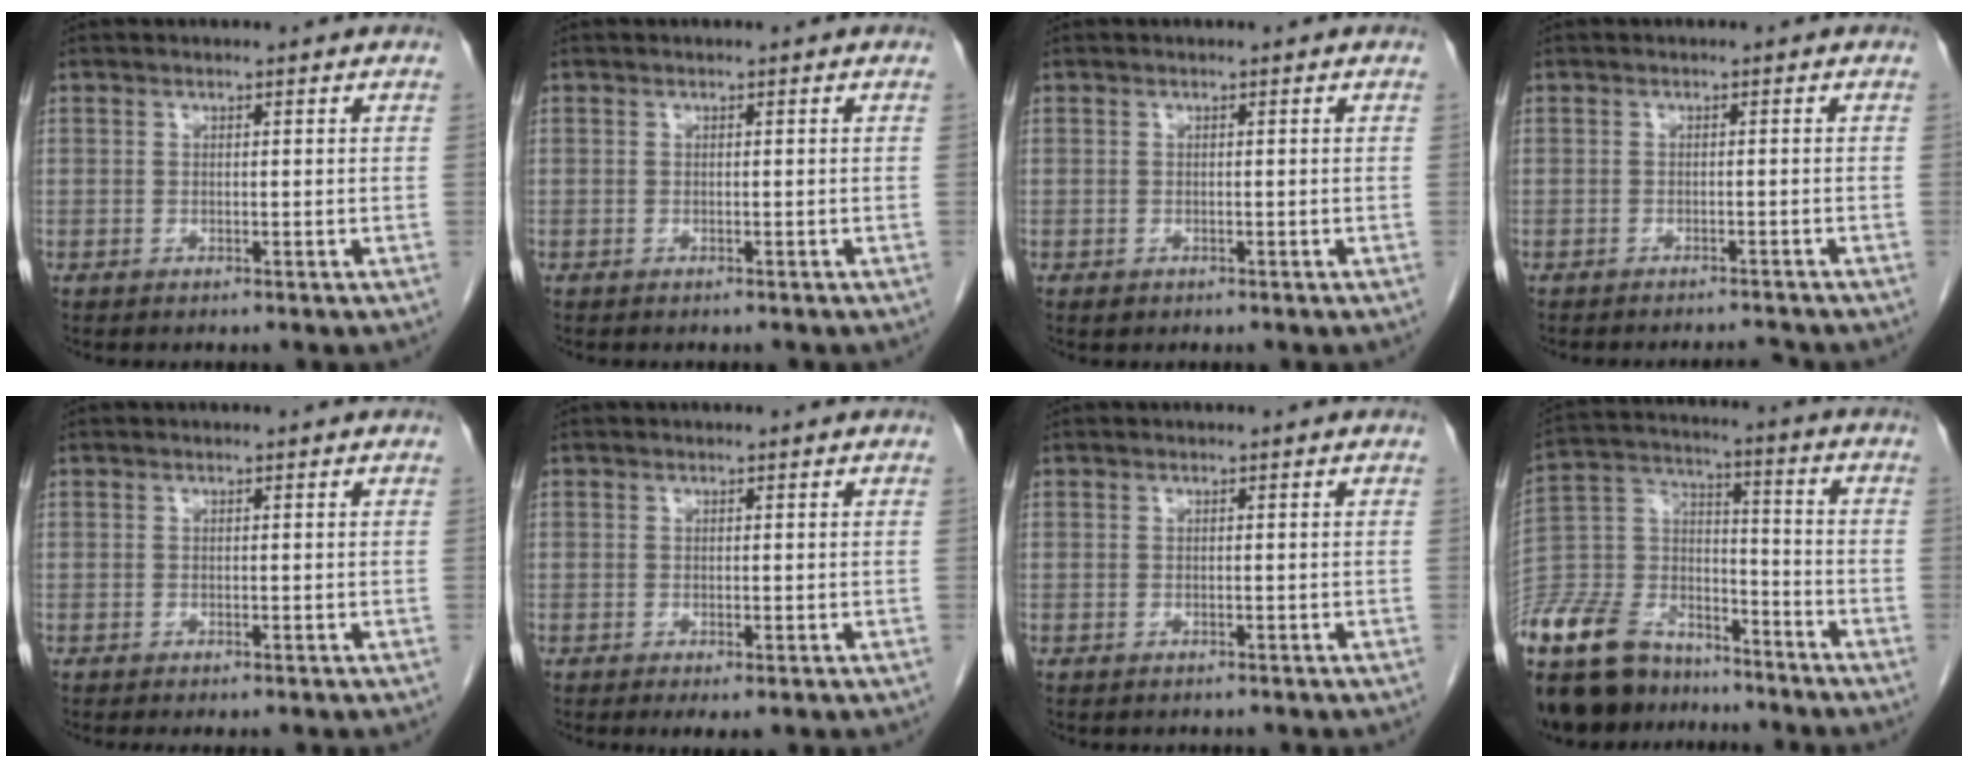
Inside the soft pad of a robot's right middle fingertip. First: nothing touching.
{"total": 0.9, "force": [-0.9, 0.3, 0.2], "torque": [-0.007, -0.001, -0.014]}
{"total": 0.6, "force": [-0.3, 0.4, 0.2], "torque": [-0.006, 0.001, -0.002]}
{"total": 3.0, "force": [-3.0, -0.4, 0.2], "torque": [0.000, -0.008, -0.042]}
{"total": 0.8, "force": [-0.7, 0.0, 0.4], "torque": [-0.012, -0.005, -0.009]}
{"total": 1.4, "force": [-0.7, 0.4, 1.2], "torque": [-0.021, -0.007, -0.005]}
{"total": 0.6, "force": [-0.6, 0.2, 0.1], "torque": [-0.014, -0.003, -0.010]}
{"total": 22.5, "force": [-18.4, 9.4, 8.9], "torque": [-0.242, -0.009, -0.323]}